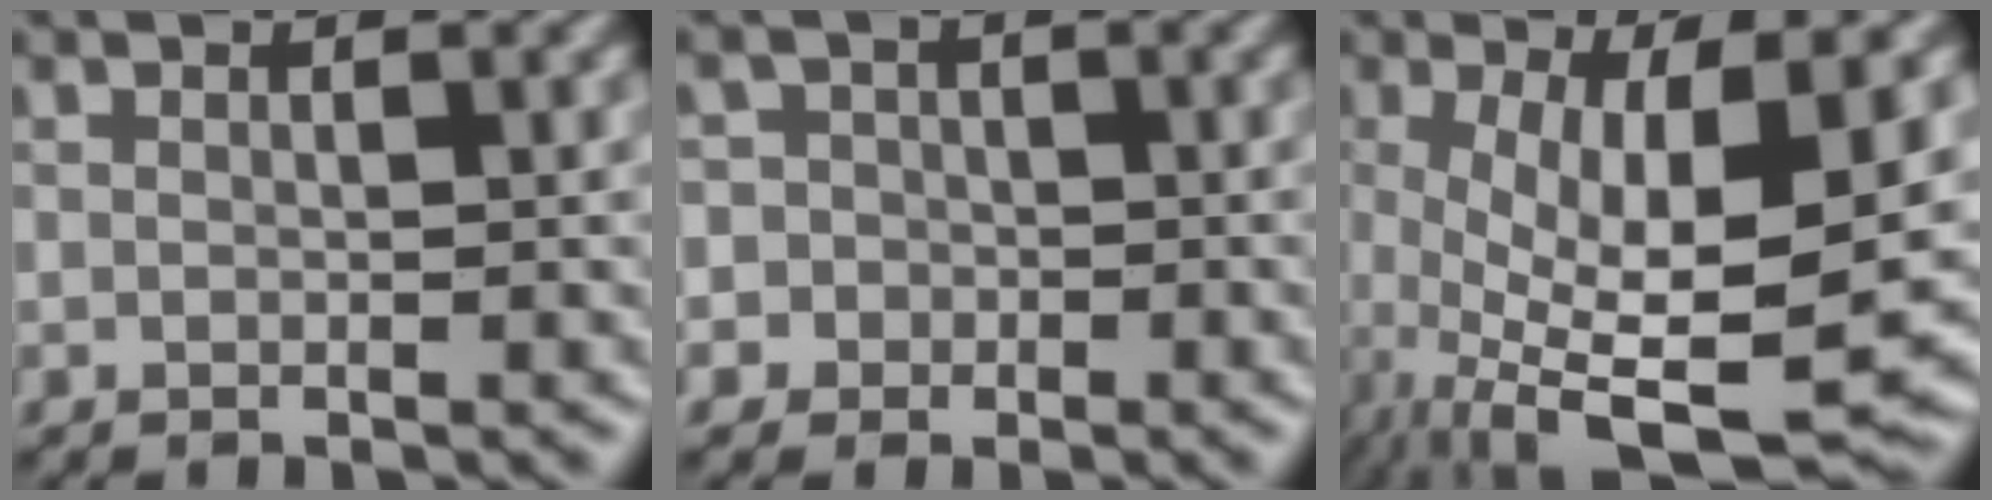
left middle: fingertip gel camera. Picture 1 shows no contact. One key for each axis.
{"total": 3.9, "fx": -1.1, "fy": 3.8, "fz": 0.0, "tx": 0.032, "ty": 0.013, "tz": -0.045}
{"total": 11.9, "fx": -2.0, "fy": 3.5, "fz": 11.2, "tx": -0.195, "ty": -0.018, "tz": -0.029}